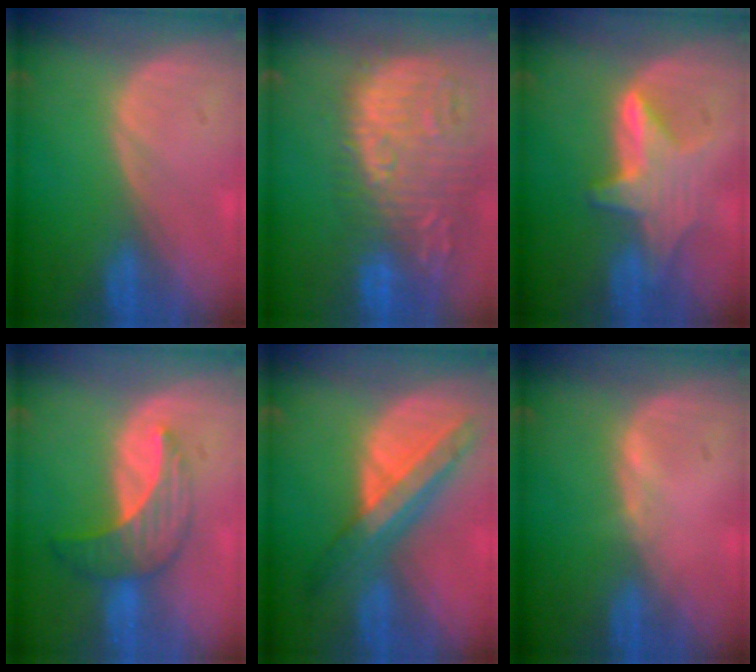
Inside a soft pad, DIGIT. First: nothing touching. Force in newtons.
{"total": 15.7, "press": 13.1, "slide": 8.6}
{"total": 6.6, "press": 6.5, "slide": 1.1}
{"total": 7.3, "press": 6.6, "slide": 3.2}
{"total": 8.7, "press": 7.4, "slide": 4.5}
{"total": 0.6, "press": 0.5, "slide": 0.3}